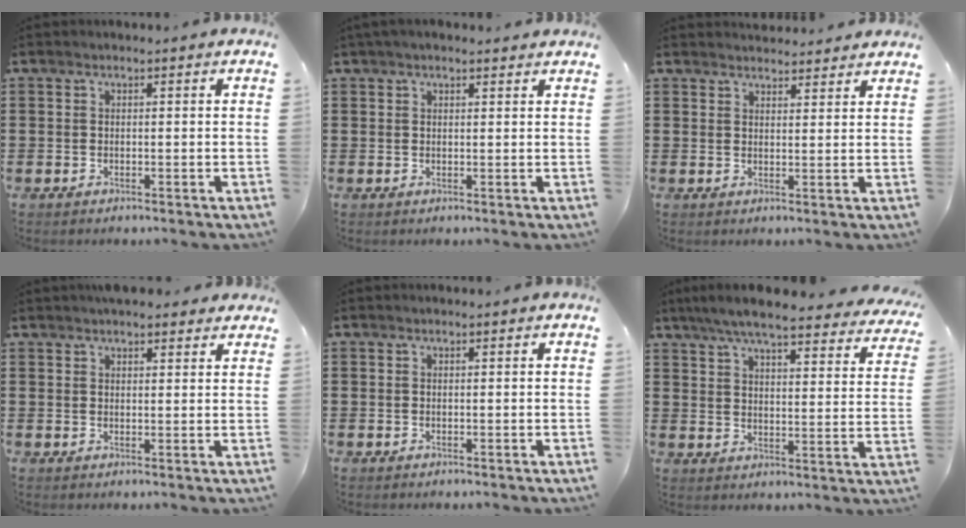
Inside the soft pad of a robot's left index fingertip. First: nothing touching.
{"total": 1.6, "force": [1.3, 0.3, 0.9], "torque": [-0.019, 0.003, 0.026]}
{"total": 2.6, "force": [2.5, 0.3, 0.0], "torque": [0.001, -0.009, 0.047]}
{"total": 3.0, "force": [2.8, 0.7, 1.0], "torque": [-0.026, 0.000, 0.052]}
{"total": 0.0}
{"total": 7.1, "force": [6.2, 0.3, 3.3], "torque": [-0.088, -0.032, 0.108]}